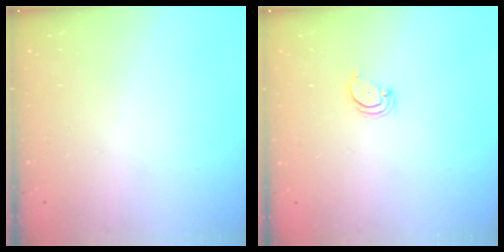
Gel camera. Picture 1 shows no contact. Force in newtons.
{"total": 2.0, "press": 2.0, "slide": 0.2}